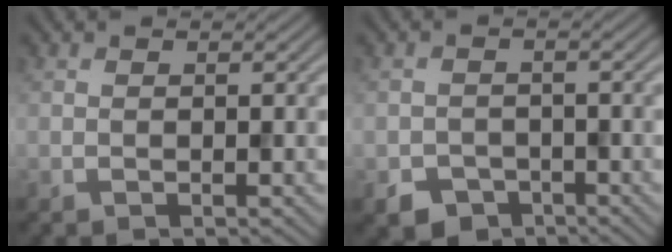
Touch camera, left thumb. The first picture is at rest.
{"total": 3.4, "force": [-2.2, 2.4, 1.0], "torque": [-0.019, -0.010, -0.042]}